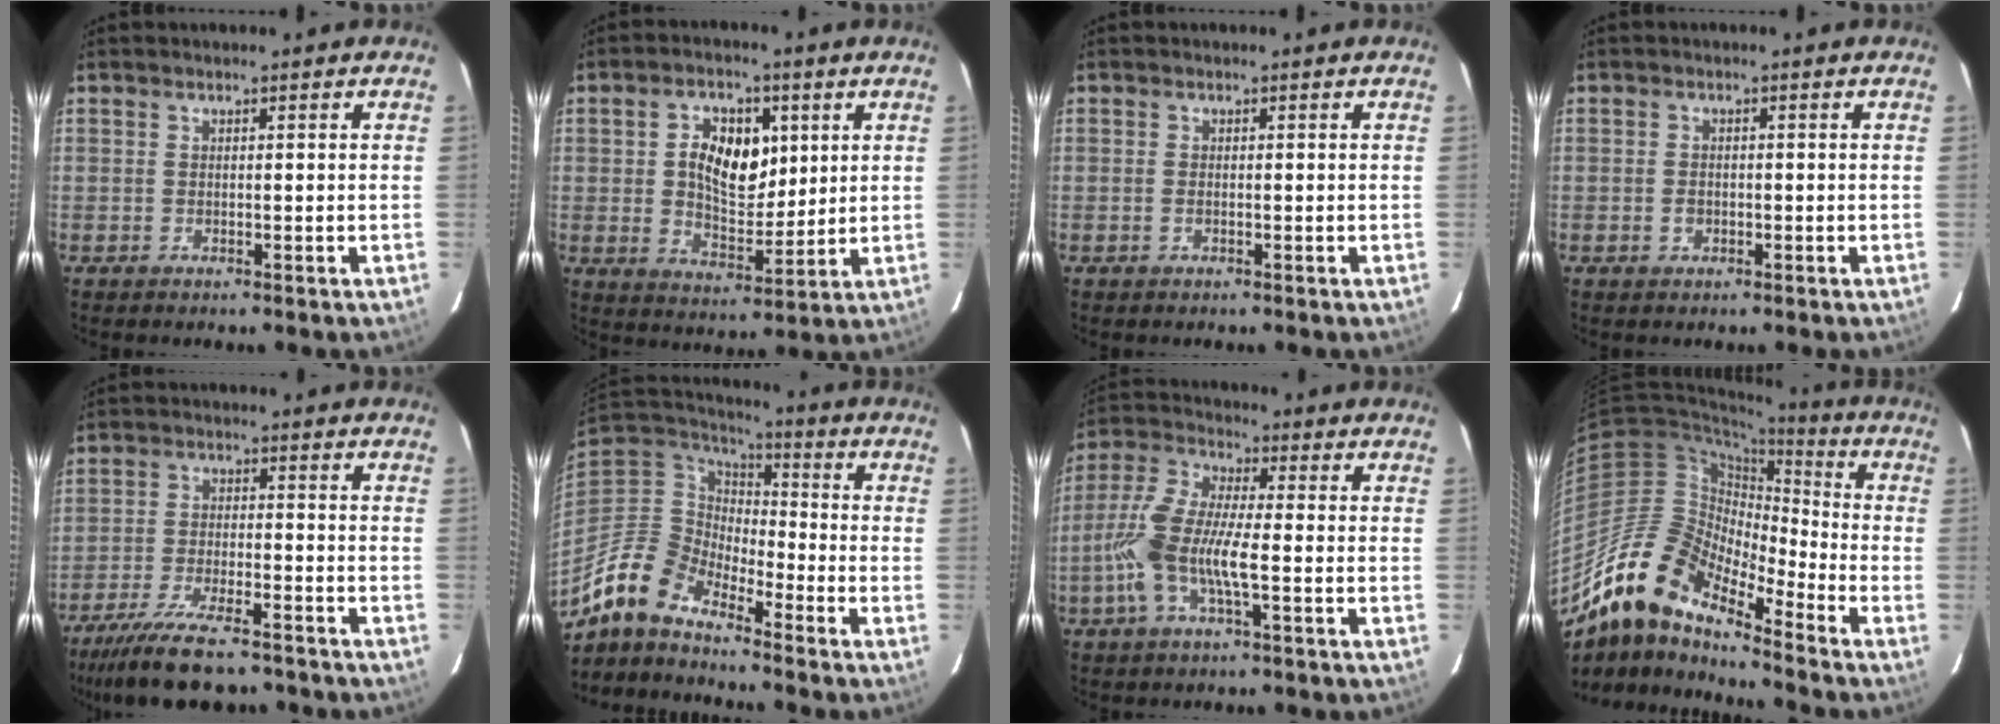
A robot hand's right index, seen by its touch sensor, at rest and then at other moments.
{"total": 10.4, "force": [2.6, 6.4, 7.8], "torque": [-0.138, 0.012, 0.049]}
{"total": 0.6, "force": [-0.3, 0.3, 0.5], "torque": [-0.010, 0.000, -0.006]}
{"total": 1.5, "force": [-0.6, 1.2, 0.7], "torque": [-0.013, 0.003, -0.008]}
{"total": 14.8, "force": [-12.1, 3.6, 7.6], "torque": [-0.167, -0.023, -0.200]}
{"total": 11.3, "force": [-9.3, 4.5, 4.6], "torque": [-0.096, 0.006, -0.195]}
{"total": 11.9, "force": [-3.1, 3.1, 11.0], "torque": [-0.240, 0.002, -0.061]}
{"total": 16.4, "force": [-12.9, 4.7, 9.1], "torque": [-0.140, -0.005, -0.260]}